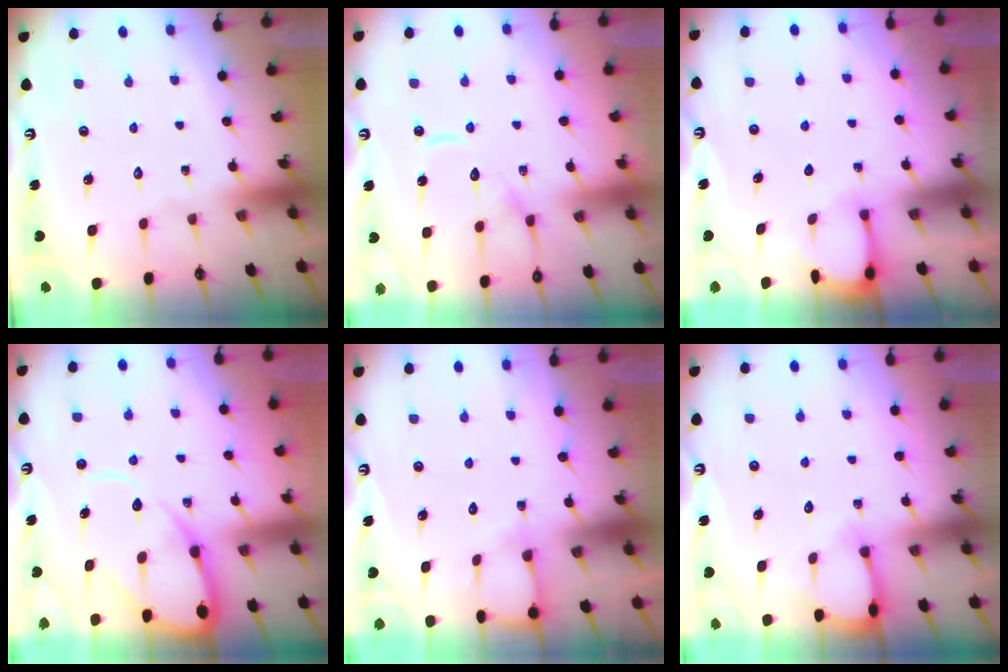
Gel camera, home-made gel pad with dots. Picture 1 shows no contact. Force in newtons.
{"total": 12.3, "press": 12.2, "slide": 1.3}
{"total": 2.3, "press": 2.3, "slide": 0.3}
{"total": 11.0, "press": 10.9, "slide": 1.3}
{"total": 6.1, "press": 6.0, "slide": 0.6}
{"total": 4.7, "press": 4.7, "slide": 0.5}